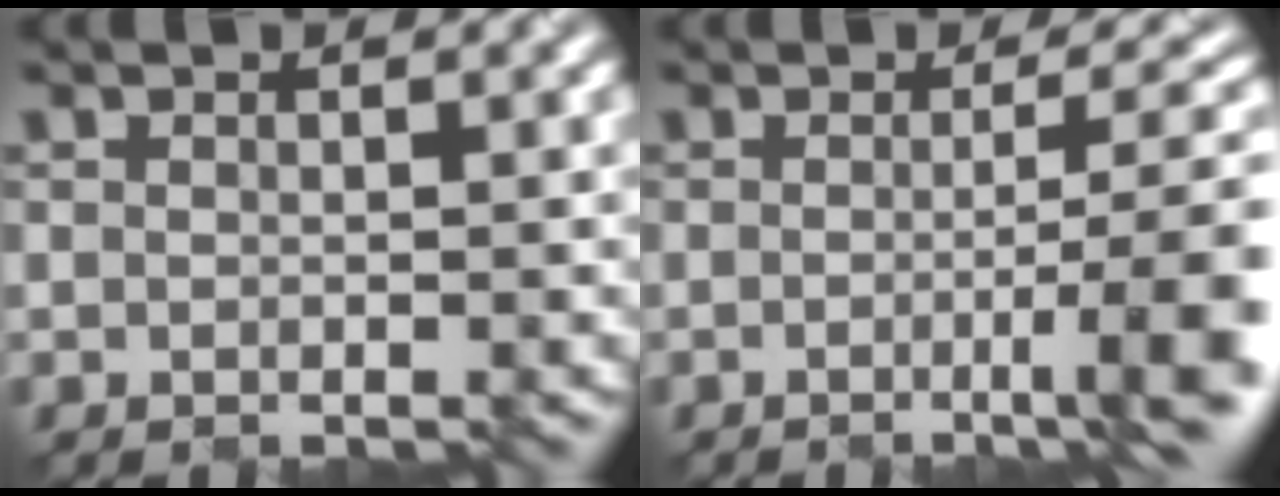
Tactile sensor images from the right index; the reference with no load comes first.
{"total": 6.6, "force": [-1.1, 1.3, 6.4], "torque": [-0.086, -0.006, -0.016]}